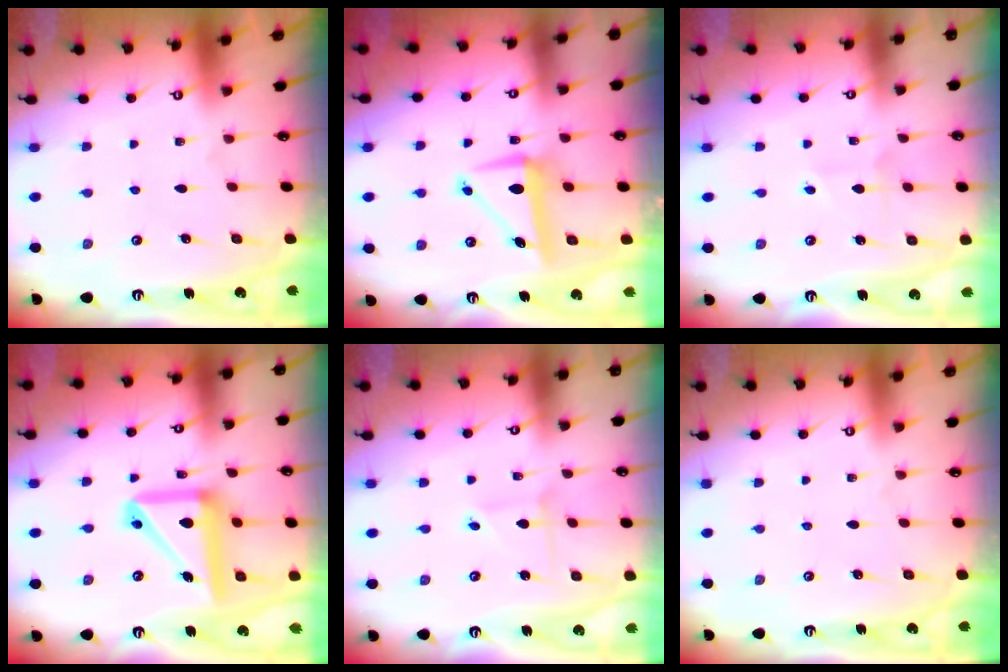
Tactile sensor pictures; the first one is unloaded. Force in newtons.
{"total": 6.8, "press": 6.7, "slide": 1.3}
{"total": 3.4, "press": 3.4, "slide": 0.5}
{"total": 16.1, "press": 16.0, "slide": 2.1}
{"total": 2.2, "press": 2.2, "slide": 0.1}
{"total": 0.0}